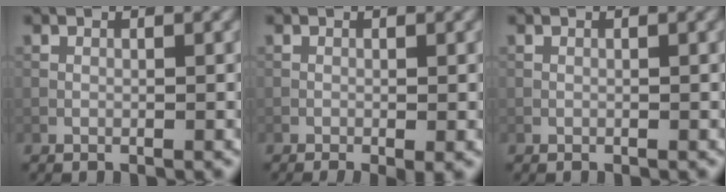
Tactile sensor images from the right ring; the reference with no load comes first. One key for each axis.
{"total": 2.1, "fx": -0.8, "fy": 0.5, "fz": 1.9, "tx": -0.028, "ty": -0.004, "tz": -0.015}
{"total": 0.0}